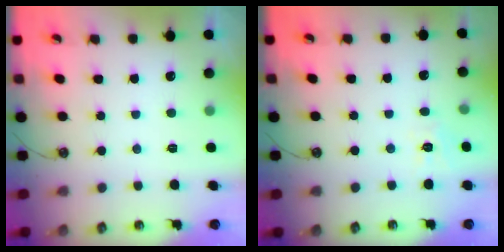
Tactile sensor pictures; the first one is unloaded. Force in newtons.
{"total": 5.7, "press": 5.6, "slide": 0.7}